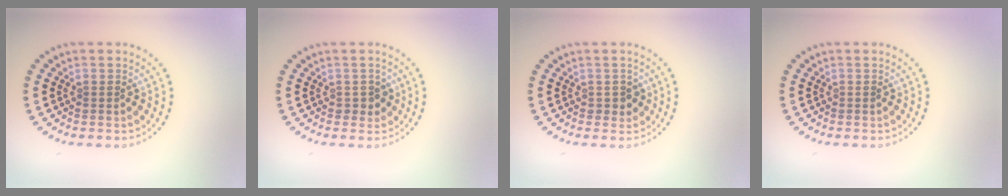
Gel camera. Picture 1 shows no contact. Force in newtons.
{"total": 1.1, "press": 1.1, "slide": 0.4}
{"total": 1.1, "press": 1.0, "slide": 0.5}
{"total": 0.0}